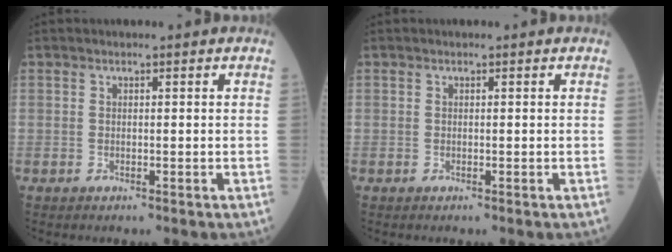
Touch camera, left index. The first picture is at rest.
{"total": 0.0}